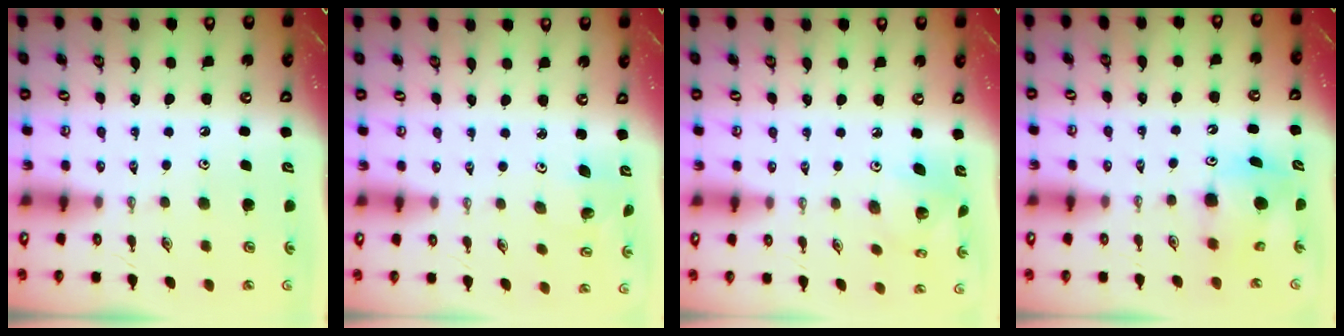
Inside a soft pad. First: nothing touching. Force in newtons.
{"total": 1.5, "press": 1.5, "slide": 0.1}
{"total": 5.7, "press": 5.7, "slide": 0.2}
{"total": 7.6, "press": 7.6, "slide": 0.4}